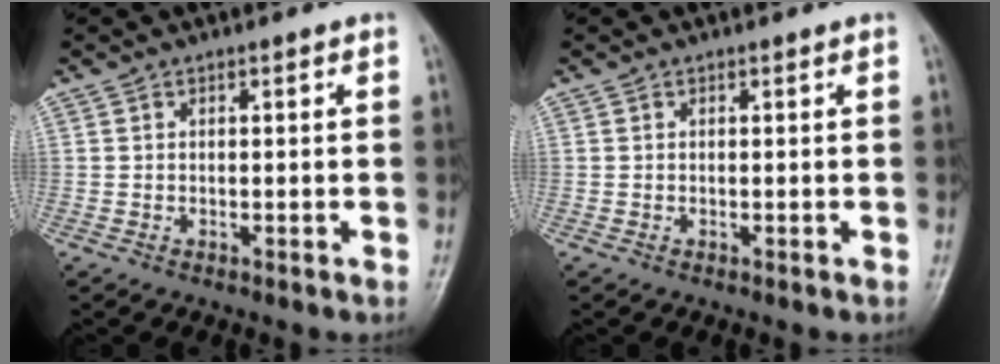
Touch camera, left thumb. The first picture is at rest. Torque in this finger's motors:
{"motor_torque": [0.00, 0.00, -0.12, -0.12, 0.00]}